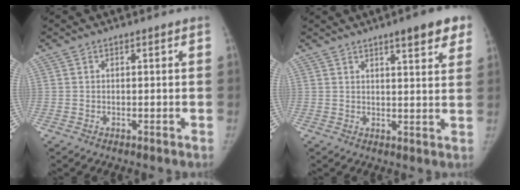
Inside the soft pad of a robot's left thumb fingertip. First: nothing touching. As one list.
[{"total": 8.5, "force": [5.2, 2.0, 6.4], "torque": [-0.061, -0.018, 0.065]}]